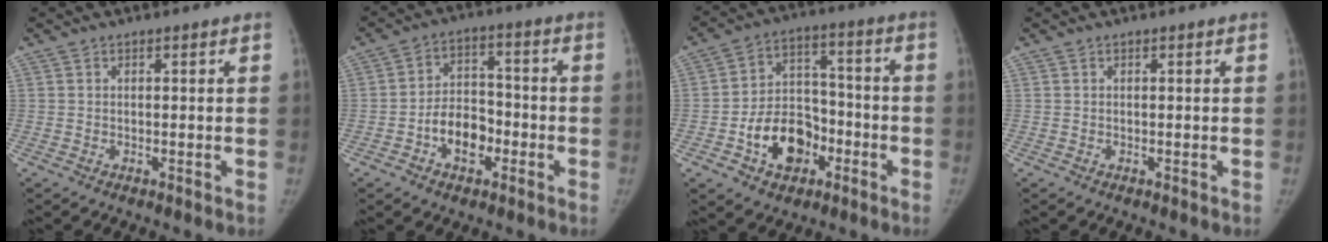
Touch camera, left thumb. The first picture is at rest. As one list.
[{"total": 9.0, "force": [-3.5, 6.1, 5.7], "torque": [-0.065, 0.035, -0.062]}, {"total": 13.5, "force": [-5.3, 9.6, 7.7], "torque": [-0.086, 0.044, -0.086]}, {"total": 0.0}]